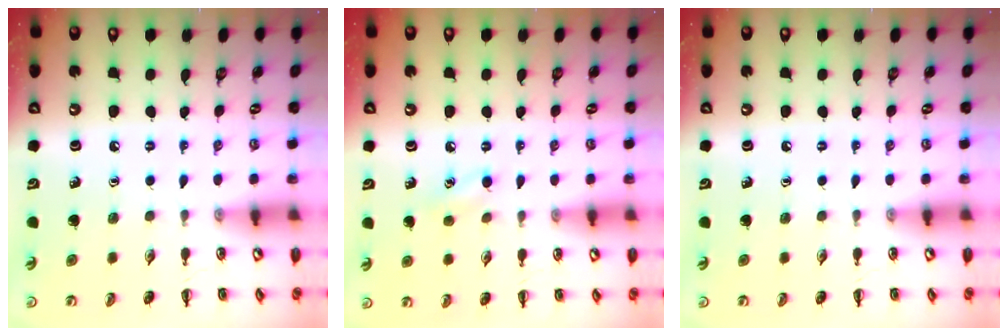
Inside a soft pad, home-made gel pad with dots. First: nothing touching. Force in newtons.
{"total": 3.2, "press": 3.0, "slide": 0.9}
{"total": 0.0}